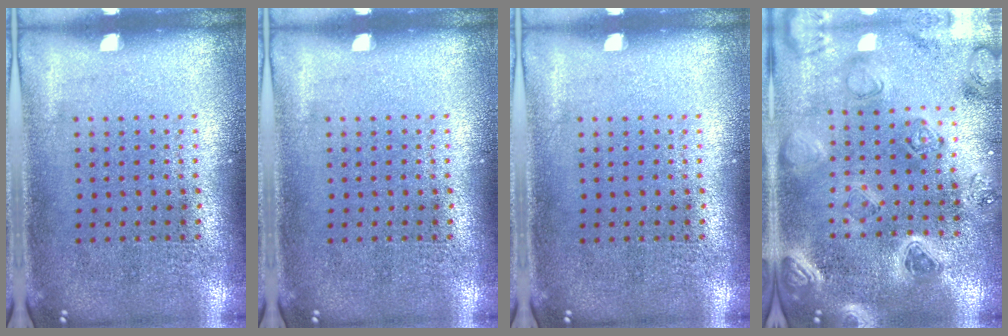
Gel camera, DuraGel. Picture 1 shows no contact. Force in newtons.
{"total": 0.0}
{"total": 0.0}
{"total": 2.3, "press": 2.3, "slide": 0.2}